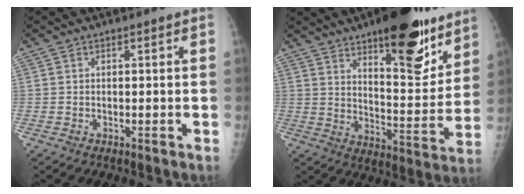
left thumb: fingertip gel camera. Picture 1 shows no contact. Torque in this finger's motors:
{"motor_torque": [2.63, 0.77, 1.39, -1.28, 0.20]}